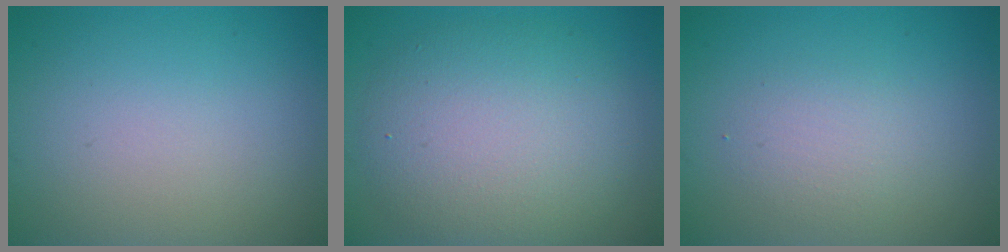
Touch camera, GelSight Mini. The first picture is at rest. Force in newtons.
{"total": 7.3, "press": 7.3, "slide": 0.5}
{"total": 2.0, "press": 2.0, "slide": 0.1}